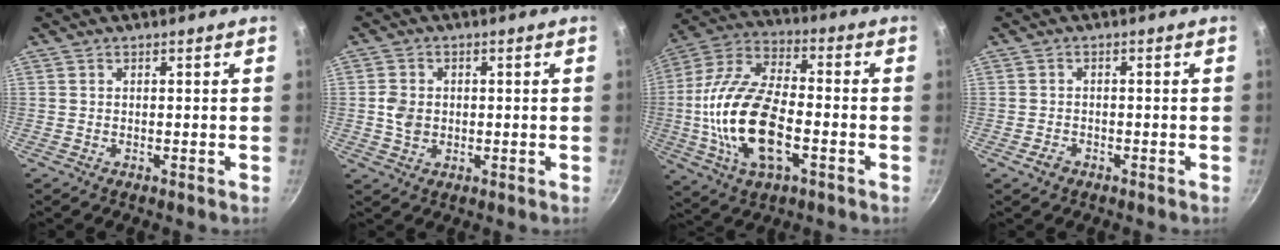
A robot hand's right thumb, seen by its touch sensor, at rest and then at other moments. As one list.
[{"total": 4.5, "force": [0.0, 3.8, 2.5], "torque": [-0.038, 0.005, 0.001]}, {"total": 20.2, "force": [-4.0, 9.8, 17.1], "torque": [-0.327, 0.026, -0.086]}, {"total": 2.1, "force": [-1.2, 1.5, 0.9], "torque": [-0.012, 0.013, -0.020]}]